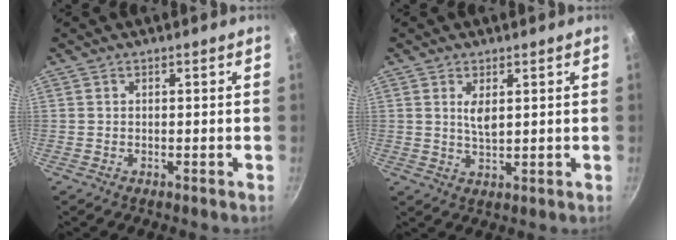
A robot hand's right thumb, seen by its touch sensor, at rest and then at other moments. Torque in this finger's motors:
{"motor_torque": [0.33, 0.28, 0.43, 0.42, 0.04]}